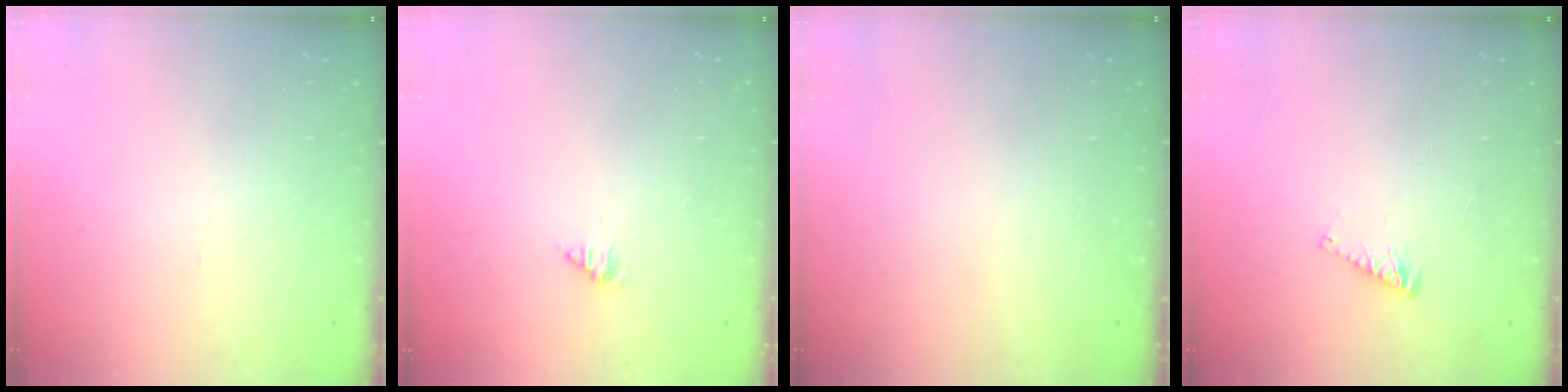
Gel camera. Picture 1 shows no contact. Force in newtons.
{"total": 1.1, "press": 1.0, "slide": 0.2}
{"total": 0.0}
{"total": 2.6, "press": 2.6, "slide": 0.3}